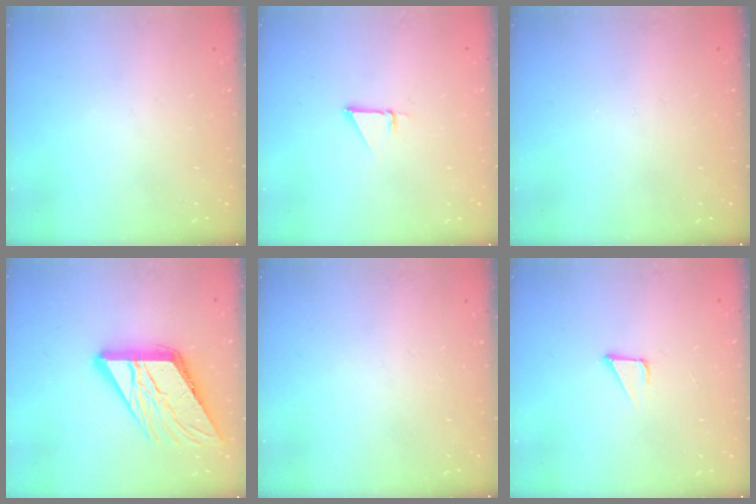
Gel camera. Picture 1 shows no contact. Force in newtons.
{"total": 2.3, "press": 2.3, "slide": 0.1}
{"total": 0.0}
{"total": 20.0, "press": 19.8, "slide": 2.2}
{"total": 0.0}
{"total": 2.2, "press": 2.2, "slide": 0.2}